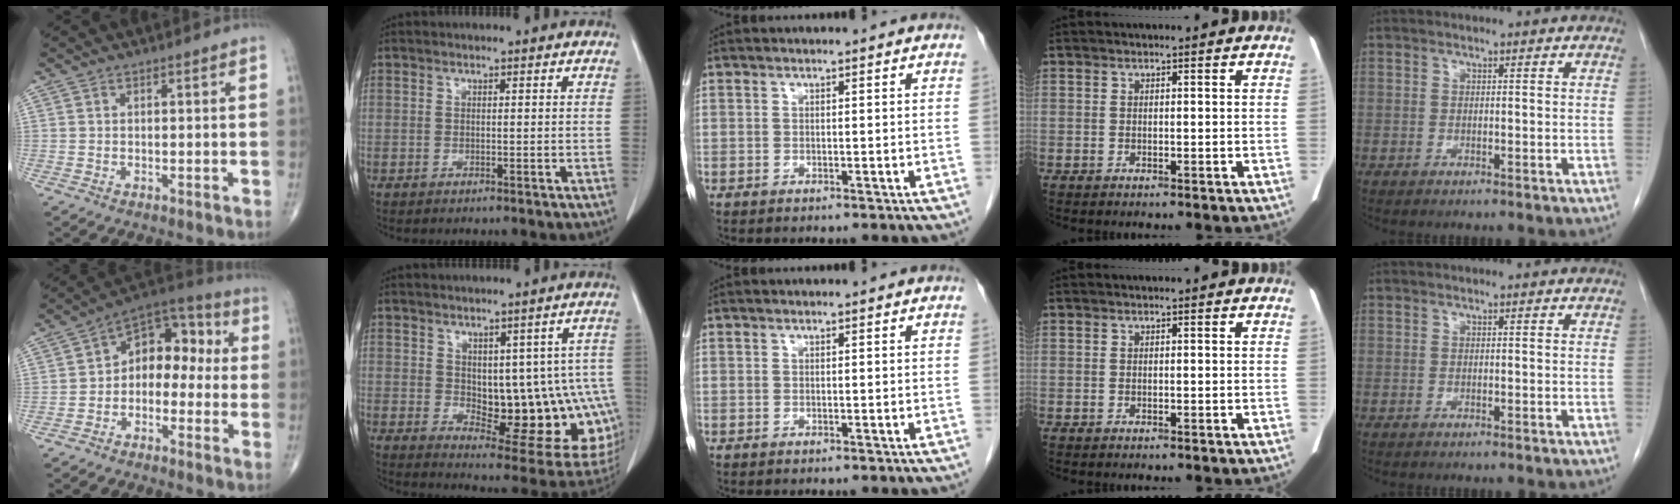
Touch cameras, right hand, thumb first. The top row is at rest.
{"thumb": {"total": 11.0, "force": [-0.8, 7.7, 7.9], "torque": [-0.073, 0.050, -0.037]}, "index": {"total": 16.0, "force": [-1.0, 7.8, 13.9], "torque": [-0.130, 0.007, 0.012]}}